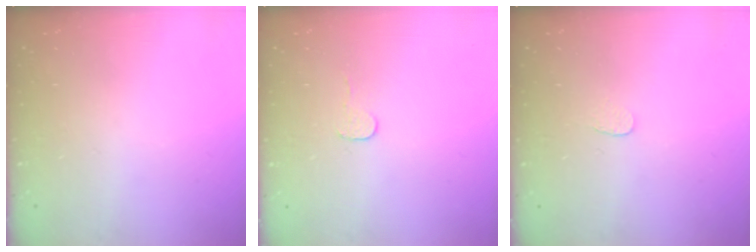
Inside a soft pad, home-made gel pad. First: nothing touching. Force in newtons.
{"total": 3.4, "press": 3.4, "slide": 0.3}
{"total": 3.0, "press": 3.0, "slide": 0.2}